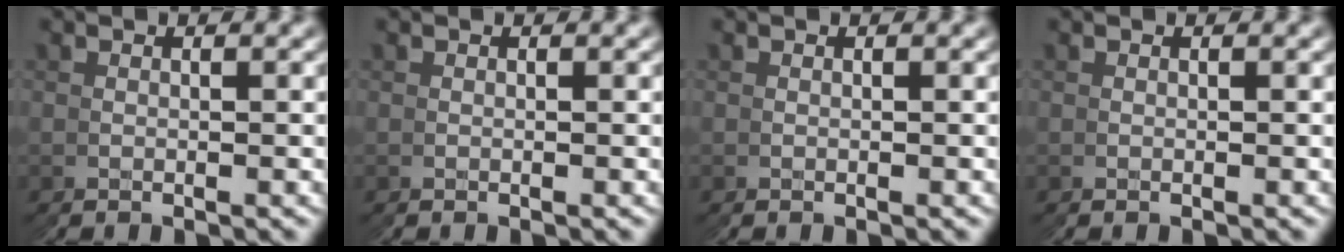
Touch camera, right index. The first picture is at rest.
{"total": 0.0}
{"total": 0.0}
{"total": 0.0}